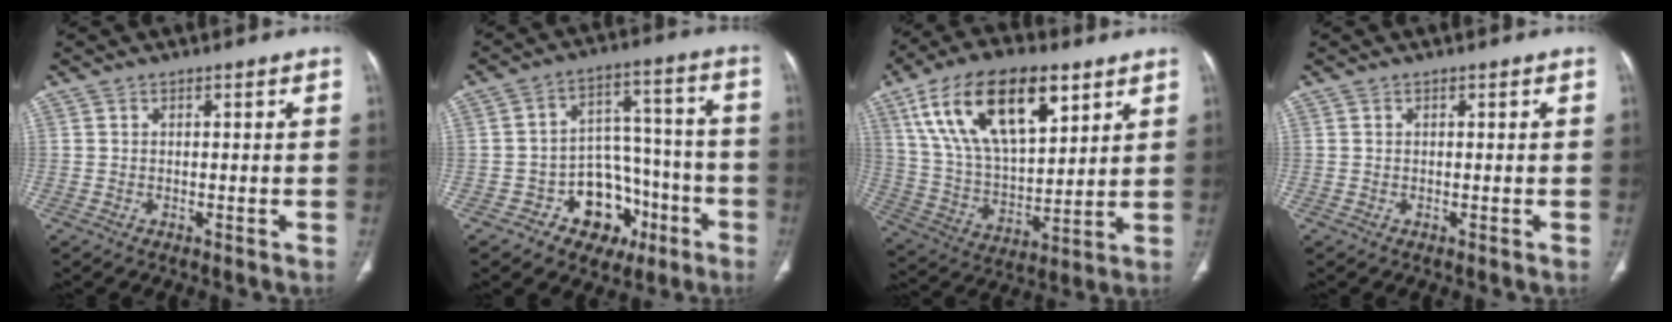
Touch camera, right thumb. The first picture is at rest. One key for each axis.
{"total": 13.6, "fx": -6.4, "fy": 10.0, "fz": 6.7, "tx": -0.042, "ty": 0.073, "tz": -0.088}
{"total": 22.9, "fx": 11.1, "fy": 10.8, "fz": 16.9, "tx": -0.283, "ty": -0.026, "tz": 0.207}
{"total": 0.0}